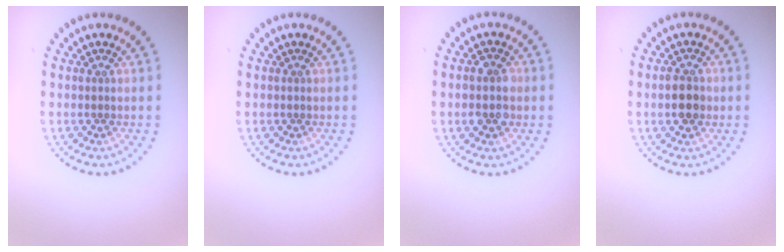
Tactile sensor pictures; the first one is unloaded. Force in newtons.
{"total": 0.0}
{"total": 2.6, "press": 2.6, "slide": 0.3}
{"total": 2.3, "press": 2.3, "slide": 0.2}